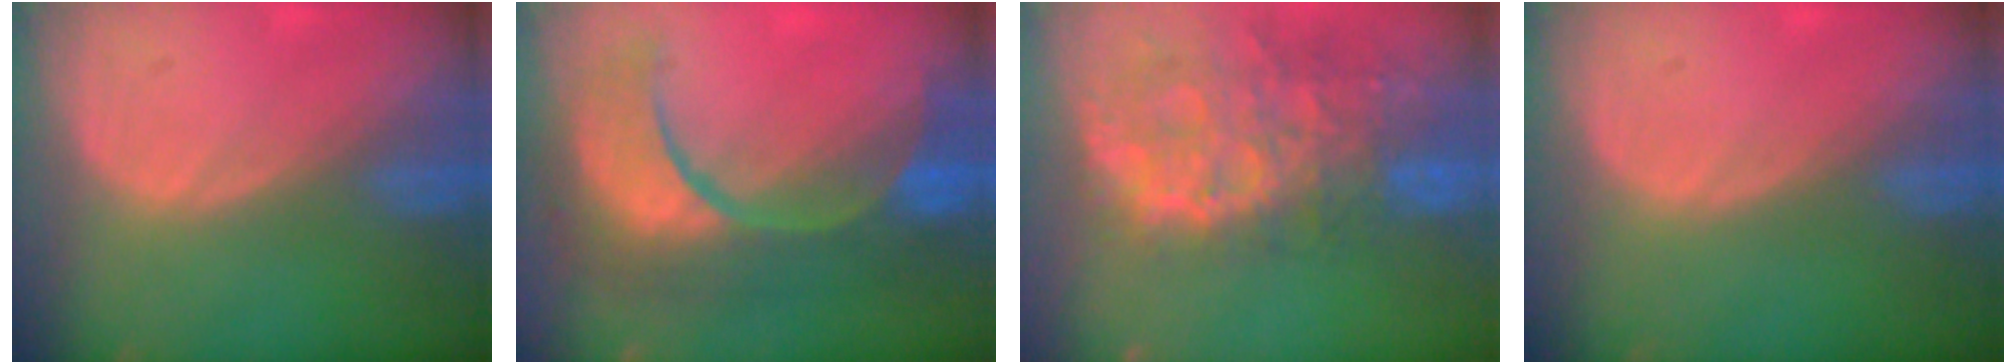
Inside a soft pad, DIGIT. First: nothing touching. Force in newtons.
{"total": 12.1, "press": 12.0, "slide": 1.5}
{"total": 13.6, "press": 11.0, "slide": 7.9}
{"total": 0.0}